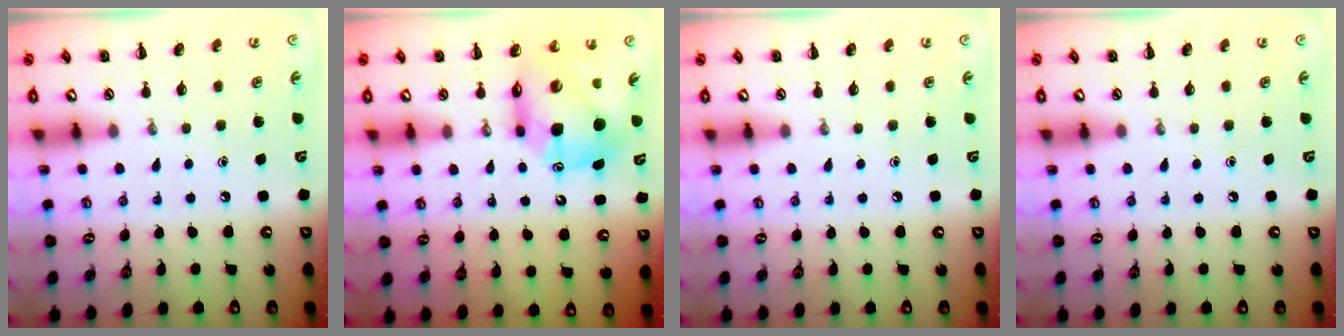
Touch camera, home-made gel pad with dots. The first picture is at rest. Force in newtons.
{"total": 13.1, "press": 12.5, "slide": 3.8}
{"total": 0.0}
{"total": 0.0}